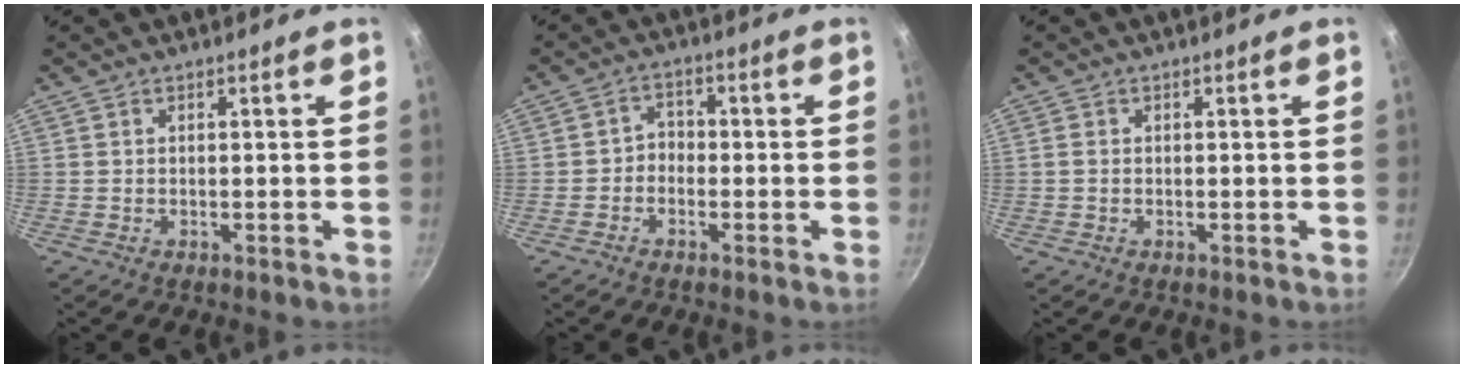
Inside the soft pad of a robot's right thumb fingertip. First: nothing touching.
{"total": 2.6, "force": [-1.2, 2.0, 1.2], "torque": [-0.005, 0.017, -0.026]}
{"total": 0.7, "force": [-0.1, 0.5, 0.4], "torque": [-0.009, 0.002, -0.003]}